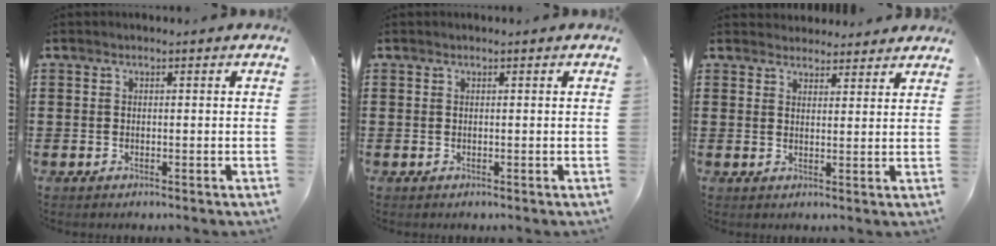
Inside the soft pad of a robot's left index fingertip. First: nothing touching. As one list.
[{"total": 0.0}, {"total": 2.7, "force": [2.7, 0.5, -0.2], "torque": [-0.005, -0.007, 0.051]}]